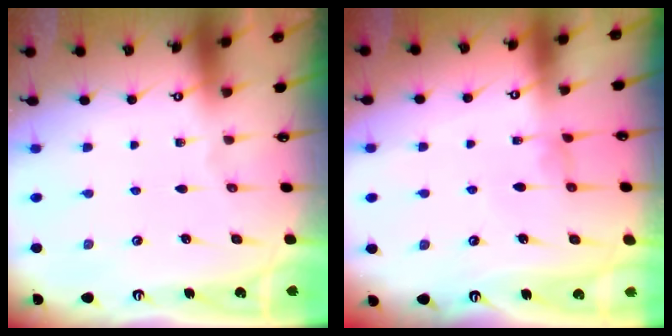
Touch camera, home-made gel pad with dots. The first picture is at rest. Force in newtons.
{"total": 1.0, "press": 0.8, "slide": 0.5}